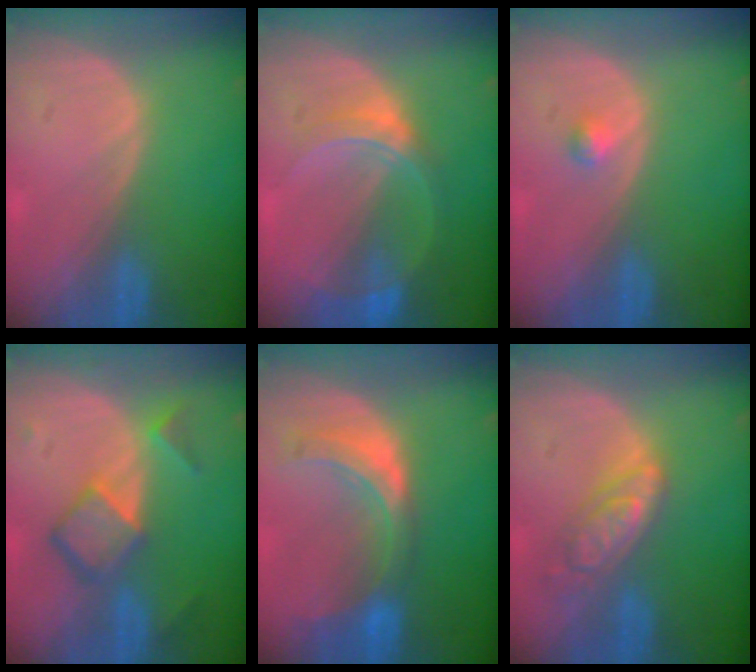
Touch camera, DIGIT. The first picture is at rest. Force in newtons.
{"total": 6.5, "press": 5.7, "slide": 3.1}
{"total": 1.1, "press": 1.1, "slide": 0.1}
{"total": 6.9, "press": 5.9, "slide": 3.6}
{"total": 7.8, "press": 6.9, "slide": 3.5}
{"total": 6.4, "press": 5.7, "slide": 3.0}